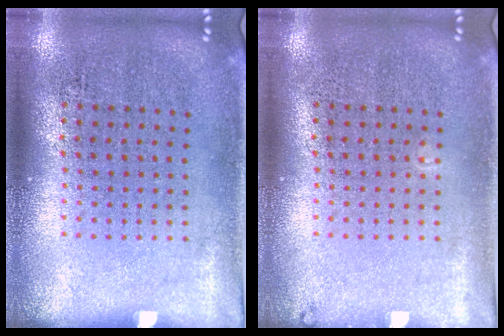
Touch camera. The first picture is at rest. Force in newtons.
{"total": 0.7, "press": 0.7, "slide": 0.2}